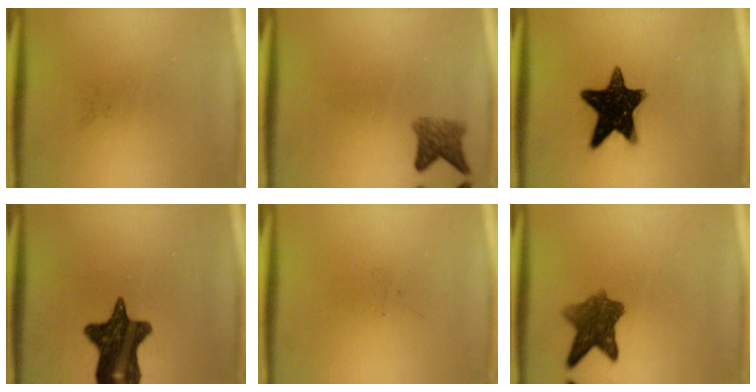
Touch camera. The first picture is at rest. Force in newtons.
{"total": 3.3}
{"total": 15.1}
{"total": 14.2}
{"total": 0.0}
{"total": 7.2}